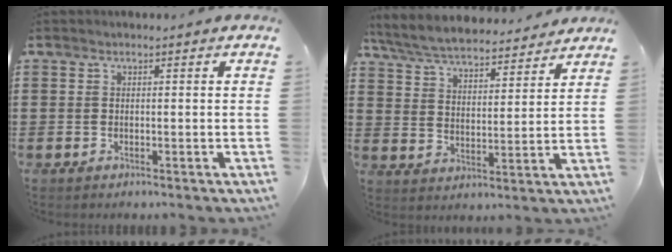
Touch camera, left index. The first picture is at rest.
{"total": 6.4, "force": [6.2, 0.7, 1.7], "torque": [-0.062, -0.036, 0.107]}